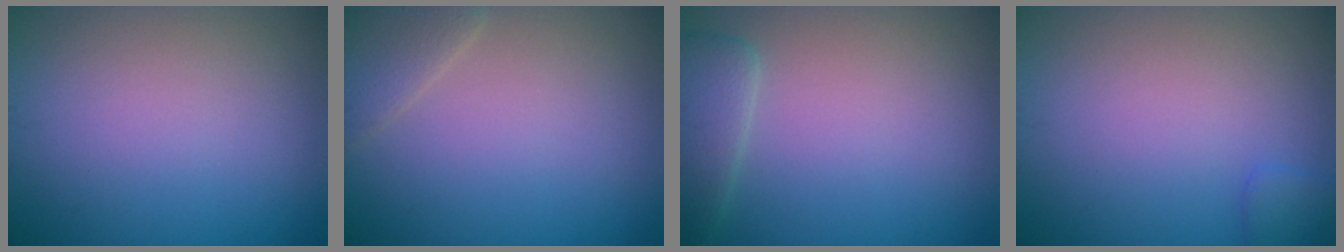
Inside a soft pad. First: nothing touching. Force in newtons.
{"total": 2.0, "press": 2.0, "slide": 0.2}
{"total": 2.9, "press": 2.9, "slide": 0.3}
{"total": 1.3, "press": 1.3, "slide": 0.1}